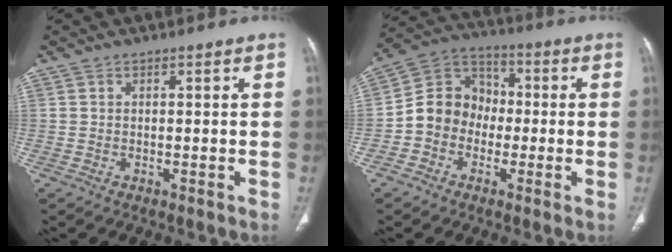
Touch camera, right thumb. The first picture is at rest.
{"total": 10.3, "force": [-2.2, 9.0, 4.4], "torque": [-0.050, 0.039, -0.054]}